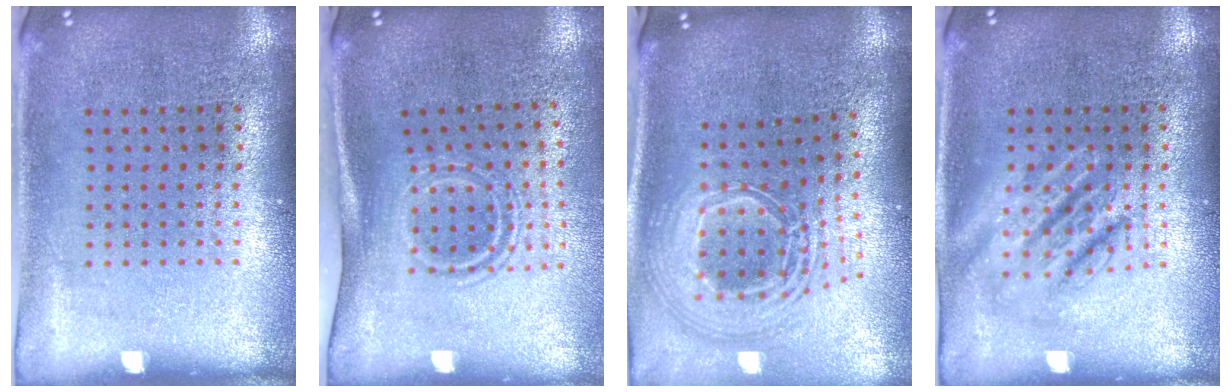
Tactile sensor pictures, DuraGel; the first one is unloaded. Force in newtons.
{"total": 1.7, "press": 1.1, "slide": 1.3}
{"total": 2.6, "press": 1.8, "slide": 1.8}
{"total": 2.7, "press": 2.7, "slide": 0.3}